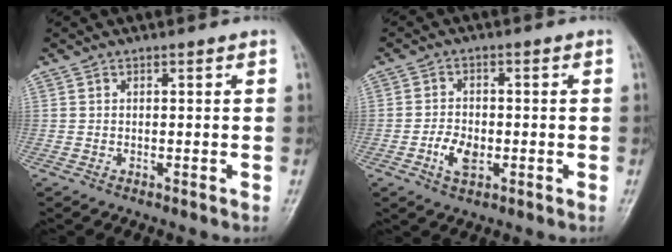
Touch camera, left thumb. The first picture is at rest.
{"total": 4.8, "force": [-1.4, 3.0, 3.4], "torque": [-0.059, 0.006, -0.026]}